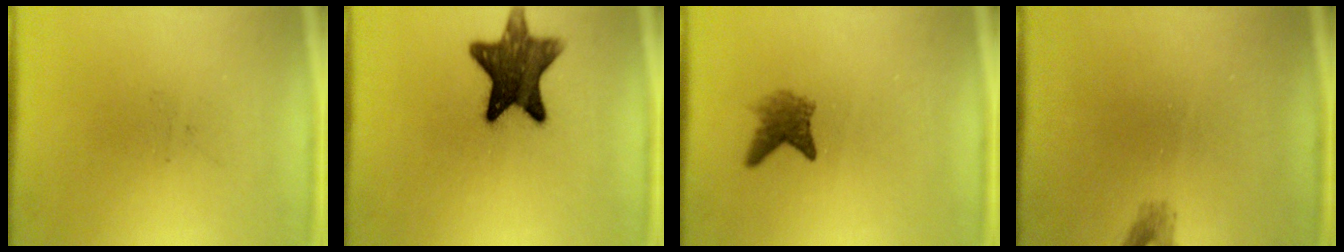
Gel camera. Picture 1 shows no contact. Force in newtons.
{"total": 11.9}
{"total": 2.7}
{"total": 1.2}